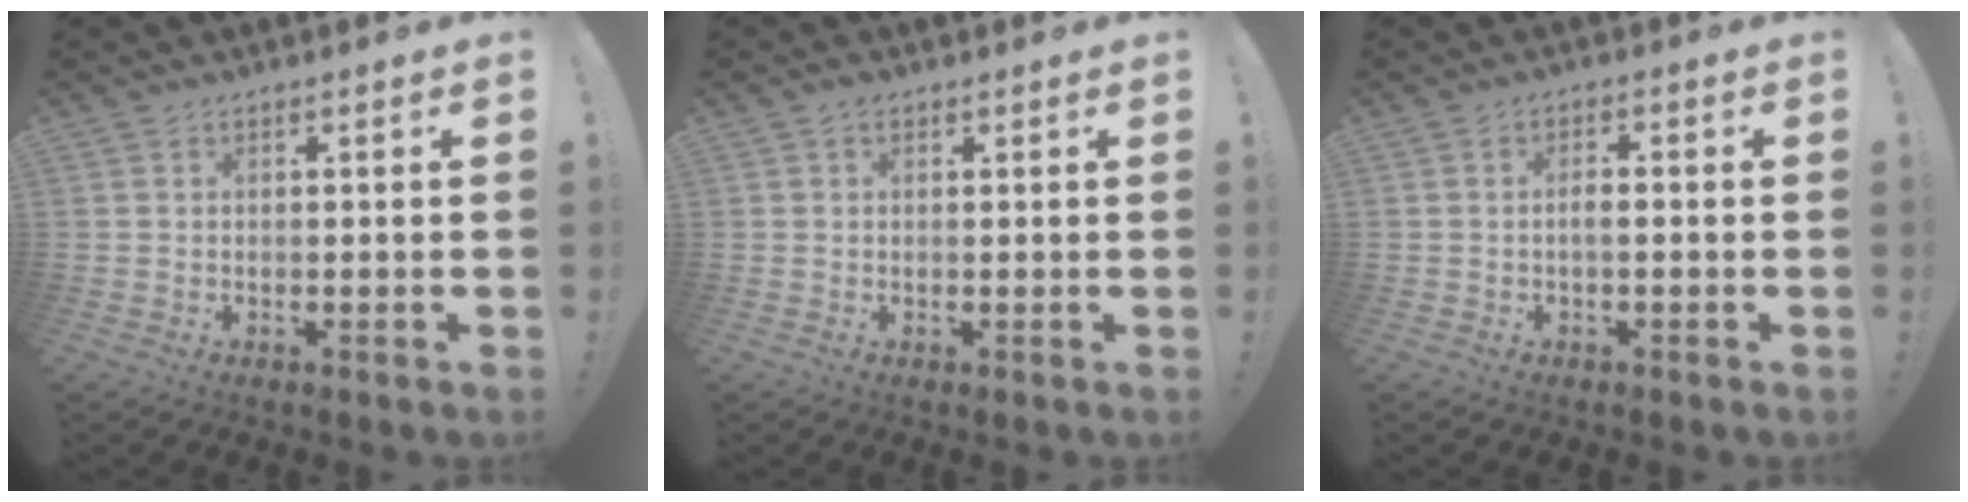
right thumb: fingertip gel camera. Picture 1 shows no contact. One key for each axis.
{"total": 0.9, "fx": 0.5, "fy": 0.5, "fz": 0.4, "tx": -0.009, "ty": 0.002, "tz": 0.009}
{"total": 2.7, "fx": -0.8, "fy": 0.8, "fz": 2.4, "tx": -0.047, "ty": 0.006, "tz": -0.013}